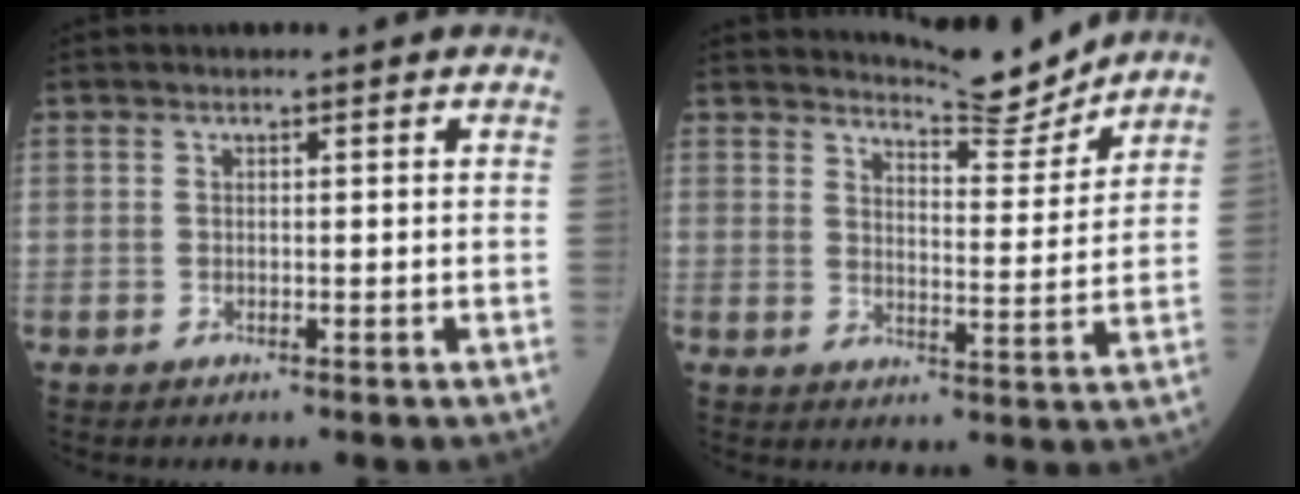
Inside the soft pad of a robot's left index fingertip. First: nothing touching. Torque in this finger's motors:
{"motor_torque": [-0.40, -0.63, -0.13, -0.01]}